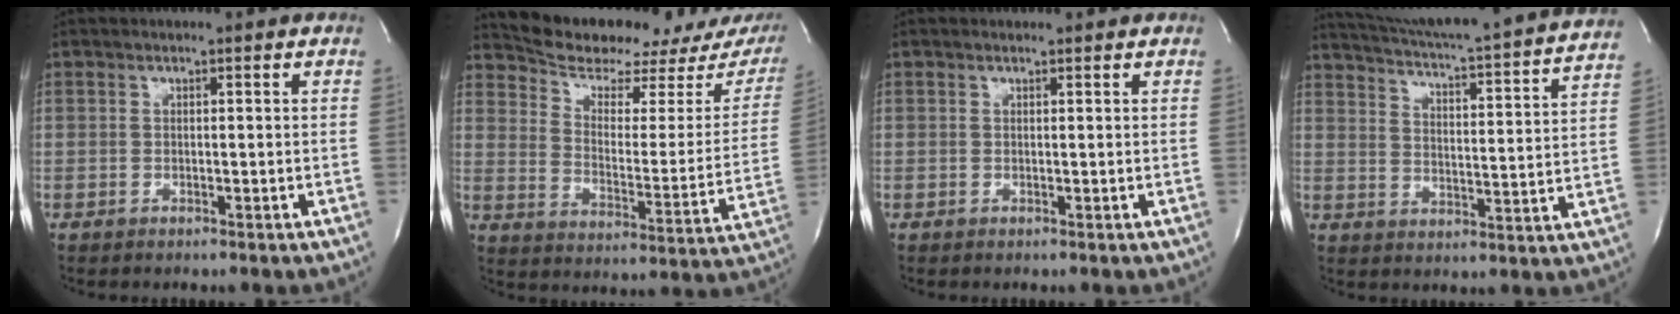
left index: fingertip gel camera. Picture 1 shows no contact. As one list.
[{"total": 19.0, "force": [17.5, 3.6, 6.5], "torque": [-0.091, -0.040, 0.235]}, {"total": 0.8, "force": [0.7, 0.3, 0.0], "torque": [-0.011, 0.005, 0.012]}, {"total": 25.1, "force": [23.3, 0.1, 9.4], "torque": [-0.156, -0.053, 0.300]}]